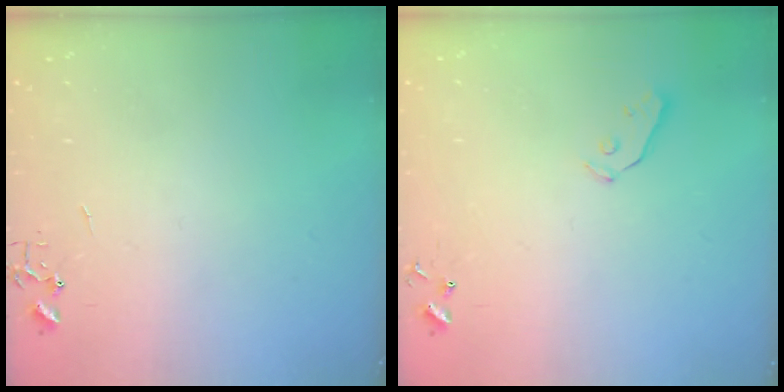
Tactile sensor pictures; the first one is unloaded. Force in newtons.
{"total": 3.8, "press": 3.8, "slide": 0.4}